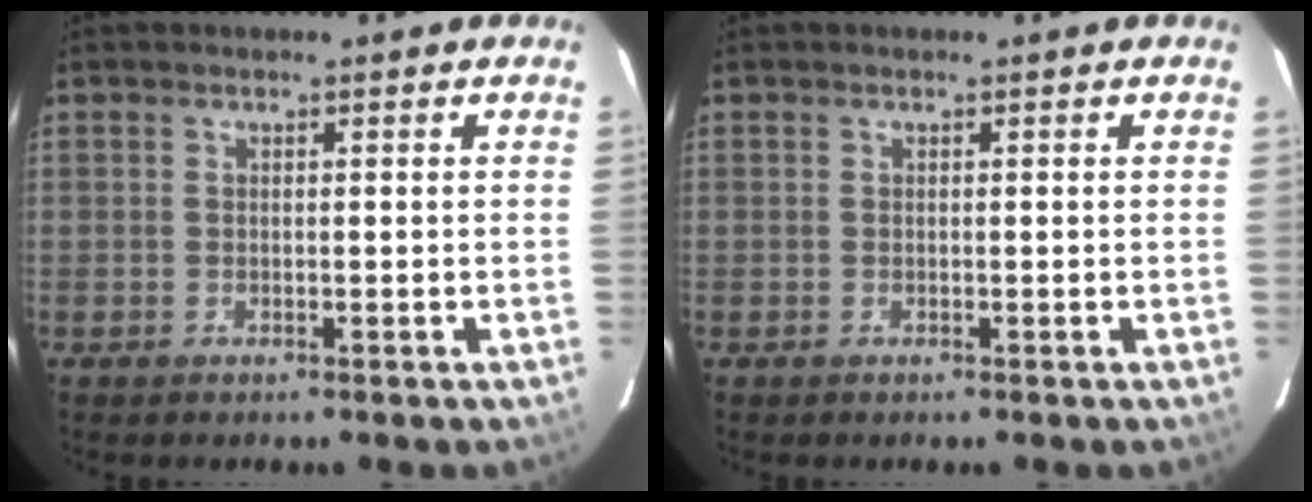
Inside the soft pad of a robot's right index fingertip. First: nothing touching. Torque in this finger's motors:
{"motor_torque": [-0.02, -0.02, 0.00, 0.00]}